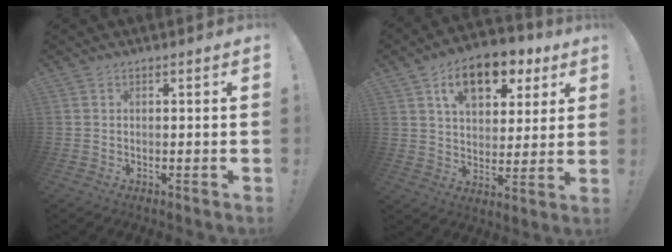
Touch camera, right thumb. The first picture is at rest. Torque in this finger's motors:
{"motor_torque": [1.81, 1.82, 0.36, 0.23, 0.36]}